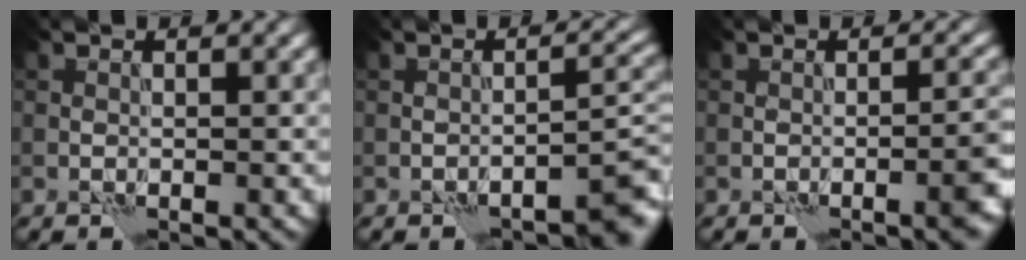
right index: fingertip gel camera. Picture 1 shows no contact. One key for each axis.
{"total": 3.3, "fx": -2.3, "fy": 0.6, "fz": 2.3, "tx": -0.027, "ty": 0.014, "tz": -0.035}
{"total": 3.9, "fx": -1.5, "fy": 1.0, "fz": 3.4, "tx": -0.038, "ty": 0.007, "tz": -0.023}